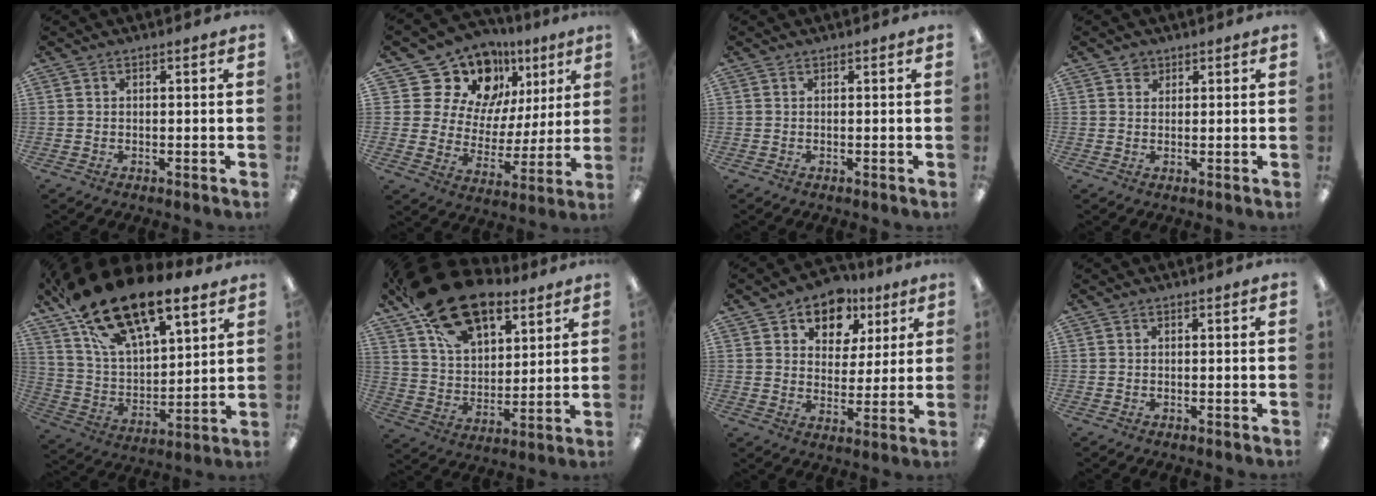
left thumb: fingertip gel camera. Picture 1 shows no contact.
{"total": 18.4, "force": [11.1, 12.9, 6.9], "torque": [-0.136, -0.057, 0.215]}
{"total": 0.0}
{"total": 1.9, "force": [1.2, 1.4, 0.3], "torque": [0.000, -0.002, 0.022]}
{"total": 22.6, "force": [16.7, 8.9, 12.4], "torque": [-0.226, -0.096, 0.297]}
{"total": 22.6, "force": [15.6, 11.2, 11.9], "torque": [-0.214, -0.077, 0.280]}
{"total": 9.6, "force": [6.5, 6.6, 2.6], "torque": [-0.041, -0.043, 0.117]}
{"total": 0.0}